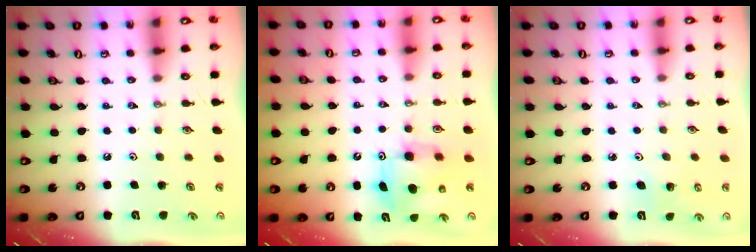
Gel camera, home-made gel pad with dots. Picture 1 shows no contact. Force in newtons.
{"total": 7.9, "press": 7.9, "slide": 0.2}
{"total": 2.7, "press": 2.7, "slide": 0.3}